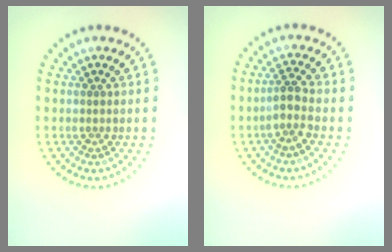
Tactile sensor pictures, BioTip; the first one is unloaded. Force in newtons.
{"total": 2.2, "press": 1.7, "slide": 1.4}